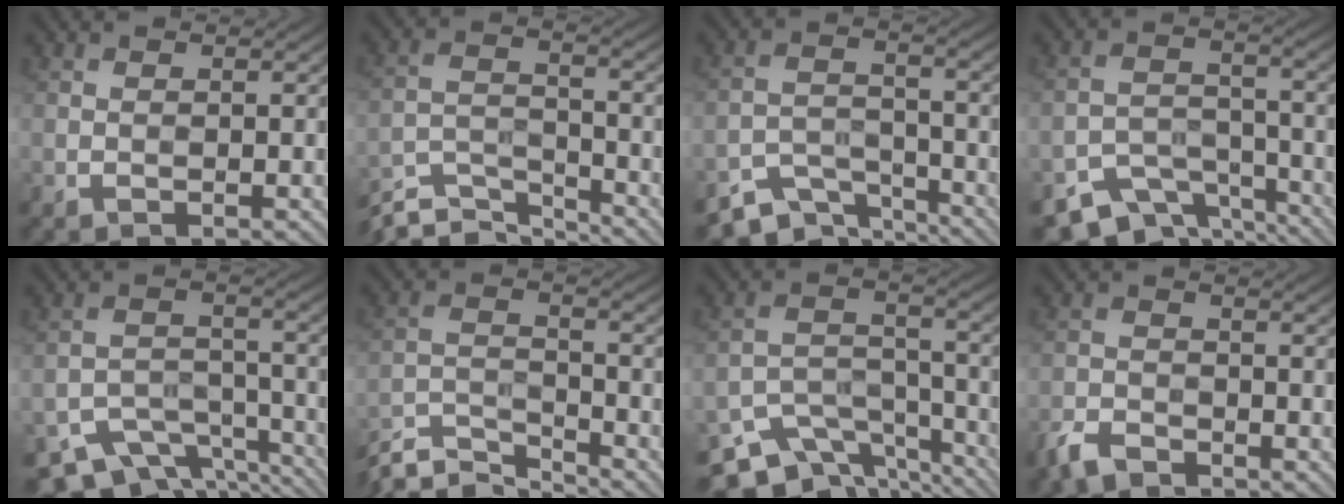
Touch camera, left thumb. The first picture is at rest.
{"total": 8.0, "force": [-7.1, 2.1, 3.1], "torque": [-0.068, -0.010, -0.141]}
{"total": 6.8, "force": [-5.4, 3.2, 2.8], "torque": [-0.055, -0.014, -0.099]}
{"total": 8.2, "force": [-6.5, 4.0, 2.9], "torque": [-0.049, -0.014, -0.106]}
{"total": 9.1, "force": [-7.1, 4.4, 3.8], "torque": [-0.061, -0.014, -0.112]}
{"total": 7.3, "force": [-6.6, 1.7, 2.5], "torque": [-0.058, -0.013, -0.138]}
{"total": 11.2, "force": [-8.7, 5.6, 4.3], "torque": [-0.087, -0.014, -0.136]}
{"total": 3.6, "force": [-3.0, 1.4, 1.5], "torque": [-0.033, -0.005, -0.072]}